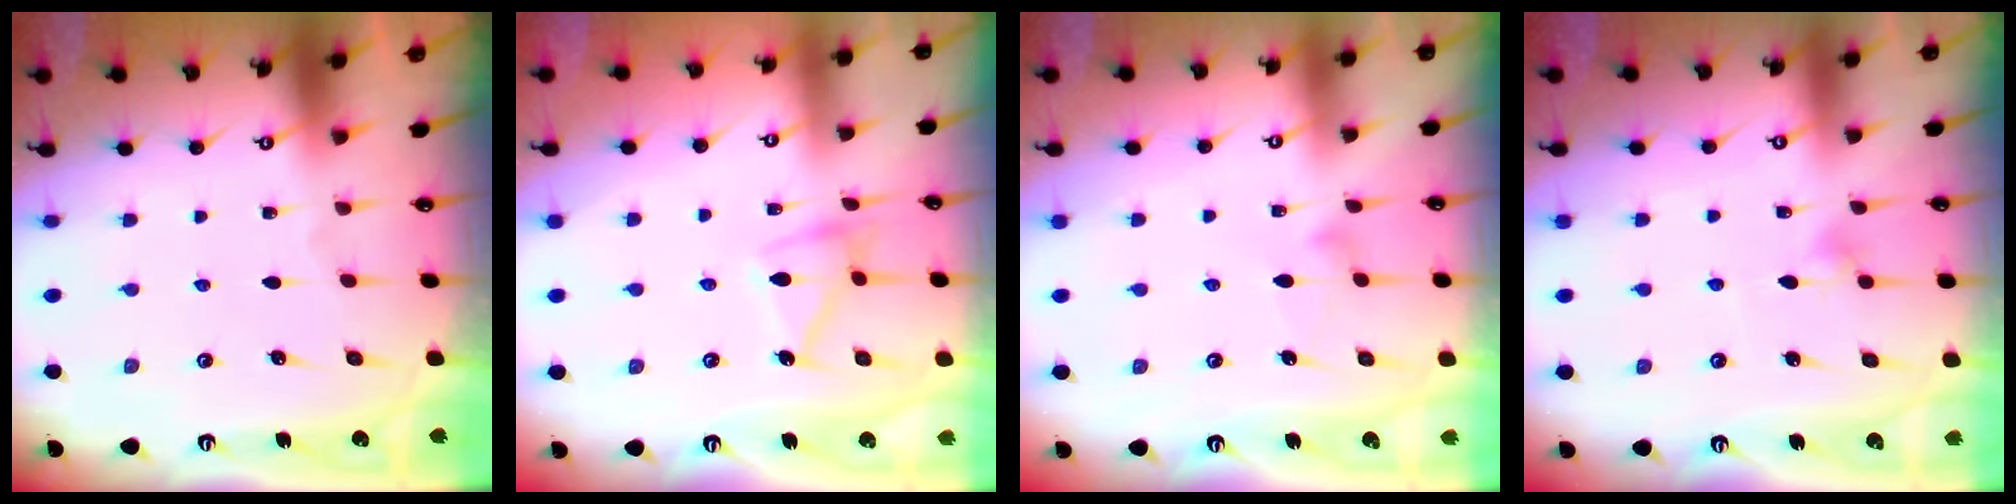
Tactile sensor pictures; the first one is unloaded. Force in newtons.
{"total": 12.3, "press": 12.3, "slide": 0.4}
{"total": 9.0, "press": 8.9, "slide": 0.6}
{"total": 4.9, "press": 4.7, "slide": 1.4}